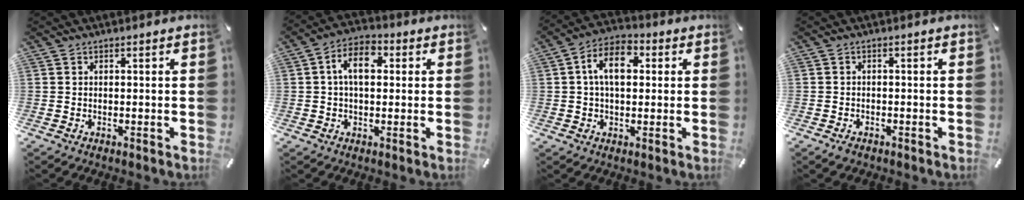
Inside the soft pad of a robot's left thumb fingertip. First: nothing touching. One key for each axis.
{"total": 8.2, "fx": 1.1, "fy": 5.0, "fz": 6.4, "tx": -0.113, "ty": 0.008, "tz": 0.017}
{"total": 9.7, "fx": 1.7, "fy": 6.0, "fz": 7.5, "tx": -0.134, "ty": 0.012, "tz": 0.031}
{"total": 1.1, "fx": -0.9, "fy": 0.6, "fz": 0.4, "tx": -0.007, "ty": 0.003, "tz": -0.019}